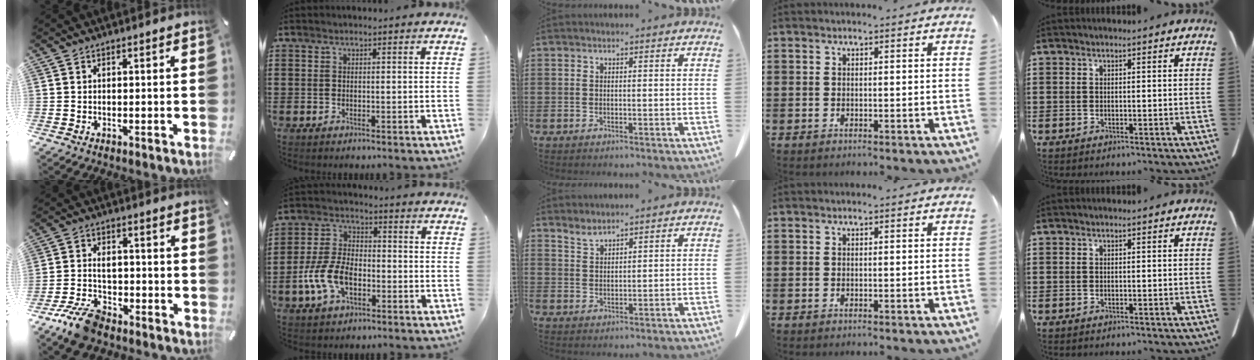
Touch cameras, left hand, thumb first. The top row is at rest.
{"thumb": {"total": 8.7, "force": [-4.7, 5.1, 5.3], "torque": [-0.112, 0.023, -0.086]}, "index": {"total": 8.4, "force": [-3.3, 4.7, 6.2], "torque": [-0.151, 0.000, -0.068]}, "middle": {"total": 2.0, "force": [2.0, 0.1, 0.4], "torque": [-0.014, -0.005, 0.040]}}